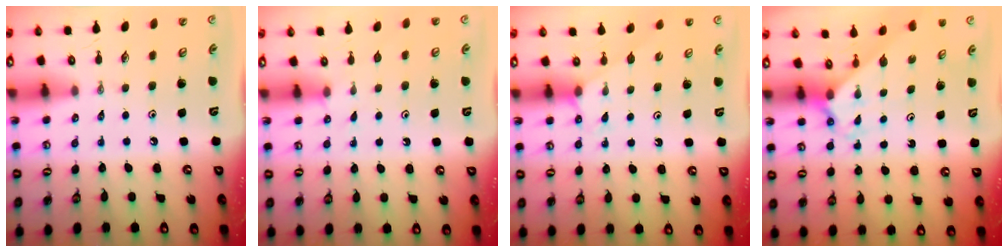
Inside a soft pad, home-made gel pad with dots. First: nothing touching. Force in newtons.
{"total": 2.1, "press": 2.1, "slide": 0.3}
{"total": 4.1, "press": 4.1, "slide": 0.5}
{"total": 2.1, "press": 2.1, "slide": 0.1}